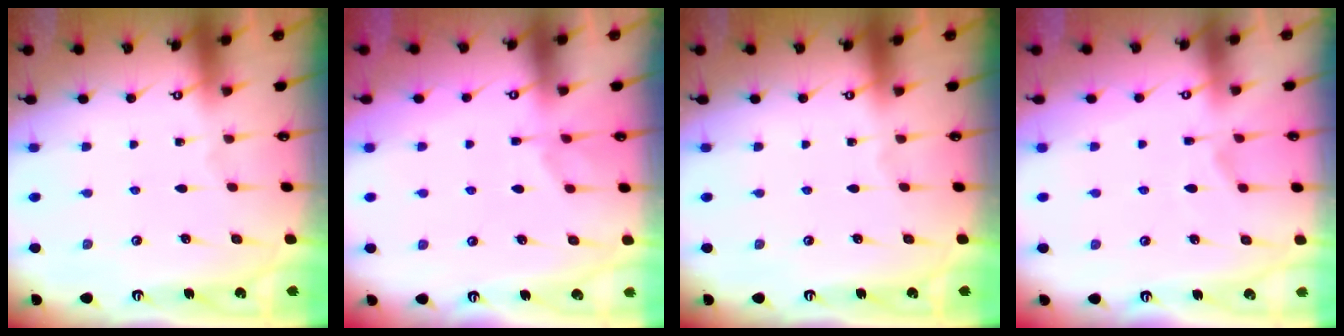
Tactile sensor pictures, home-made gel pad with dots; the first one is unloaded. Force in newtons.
{"total": 1.2, "press": 0.6, "slide": 1.1}
{"total": 0.0}
{"total": 6.7, "press": 6.6, "slide": 1.4}